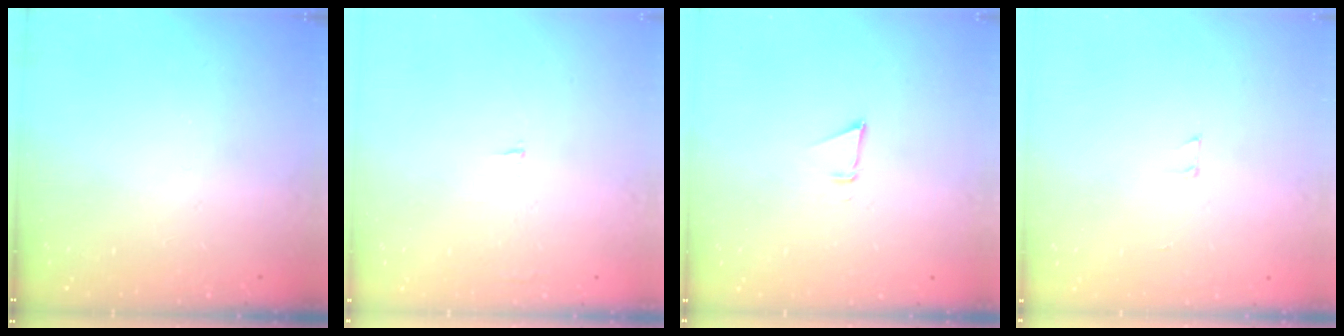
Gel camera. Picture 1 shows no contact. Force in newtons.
{"total": 2.5, "press": 2.5, "slide": 0.2}
{"total": 2.6, "press": 2.5, "slide": 0.8}
{"total": 2.9, "press": 2.9, "slide": 0.2}